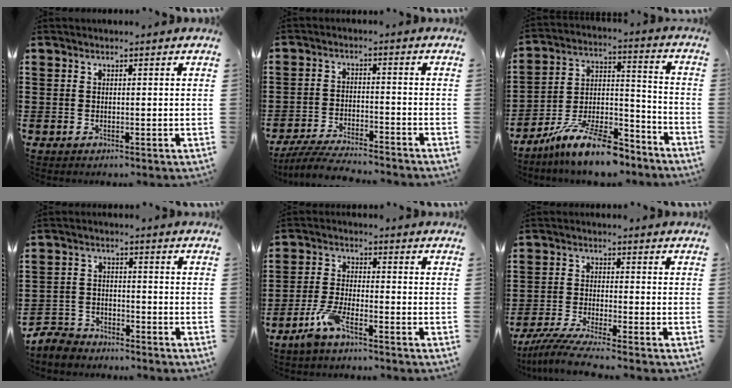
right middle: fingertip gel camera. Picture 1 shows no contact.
{"total": 5.4, "force": [-5.1, 0.2, 1.6], "torque": [-0.039, -0.007, -0.102]}
{"total": 12.6, "force": [-10.5, 2.4, 6.6], "torque": [-0.123, 0.034, -0.199]}
{"total": 4.9, "force": [-4.8, 1.0, 0.4], "torque": [-0.024, 0.003, -0.101]}
{"total": 5.4, "force": [-3.7, 1.2, 3.8], "torque": [-0.097, -0.007, -0.074]}
{"total": 4.6, "force": [-4.1, -0.4, 2.1], "torque": [-0.065, -0.024, -0.084]}